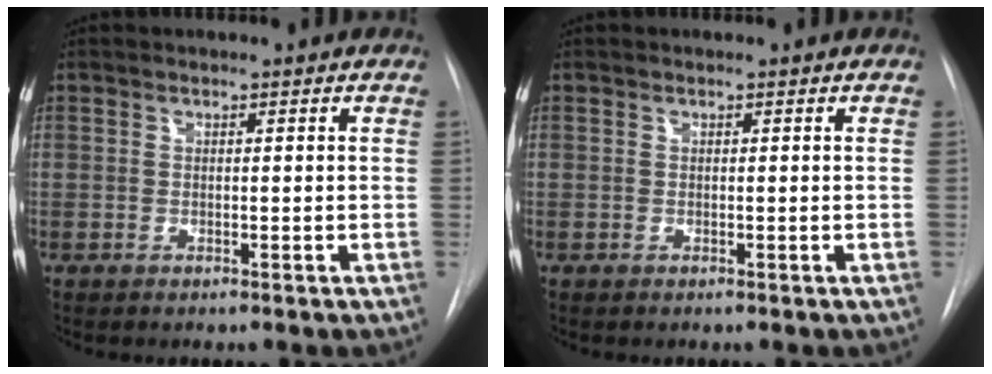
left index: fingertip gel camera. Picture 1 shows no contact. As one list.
[{"total": 0.0}]